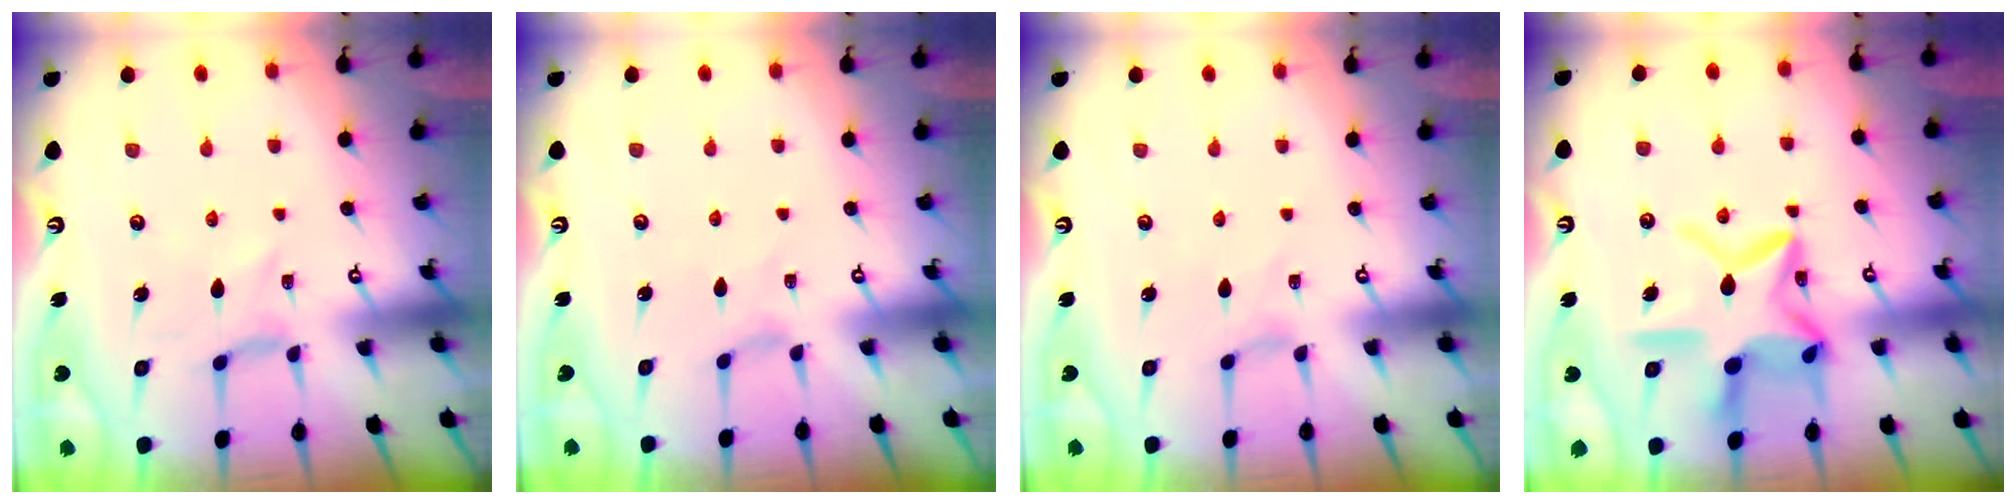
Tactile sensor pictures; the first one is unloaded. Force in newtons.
{"total": 0.6, "press": 0.6, "slide": 0.2}
{"total": 0.0}
{"total": 16.7, "press": 16.6, "slide": 1.4}